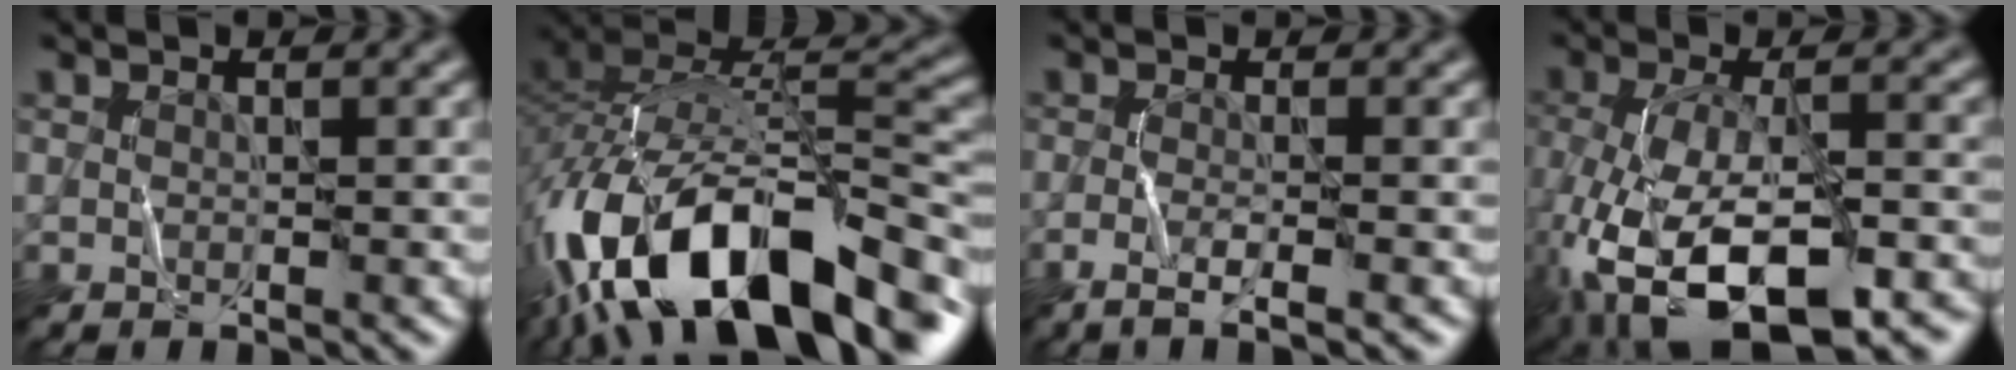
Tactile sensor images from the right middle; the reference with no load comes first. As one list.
[{"total": 16.8, "force": [-9.1, 7.0, 12.2], "torque": [-0.218, 0.021, -0.151]}, {"total": 2.9, "force": [-1.6, 0.6, 2.4], "torque": [-0.033, 0.005, -0.039]}, {"total": 13.6, "force": [-7.2, 5.9, 9.9], "torque": [-0.204, -0.023, -0.109]}]